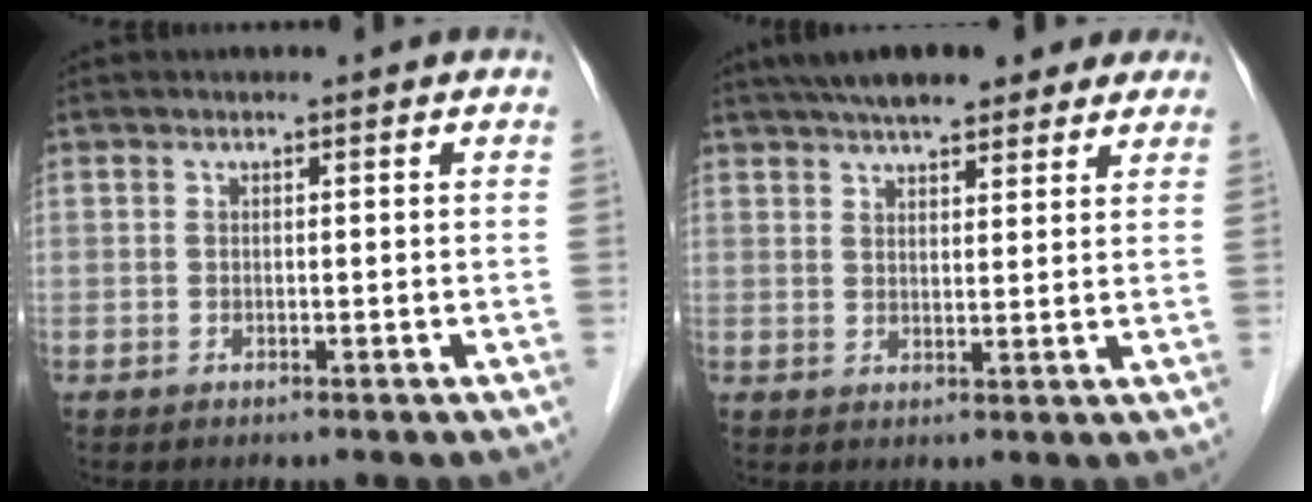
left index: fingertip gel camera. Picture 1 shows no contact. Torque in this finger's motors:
{"motor_torque": [1.06, -1.08, 0.29, 0.06]}